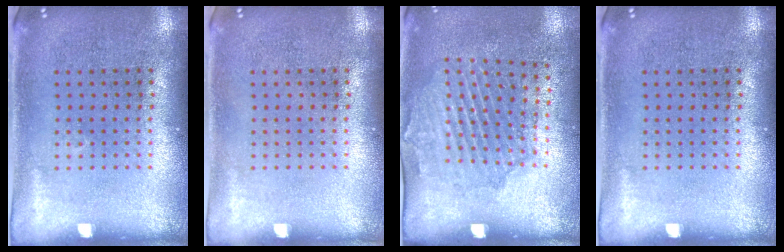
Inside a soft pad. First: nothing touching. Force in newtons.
{"total": 0.0}
{"total": 1.6, "press": 1.4, "slide": 0.8}
{"total": 0.0}